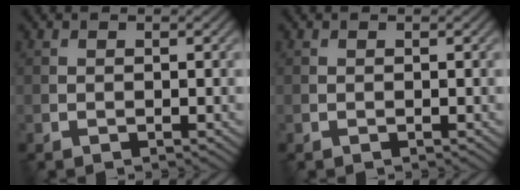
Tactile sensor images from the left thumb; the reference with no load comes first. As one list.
[{"total": 0.0}]